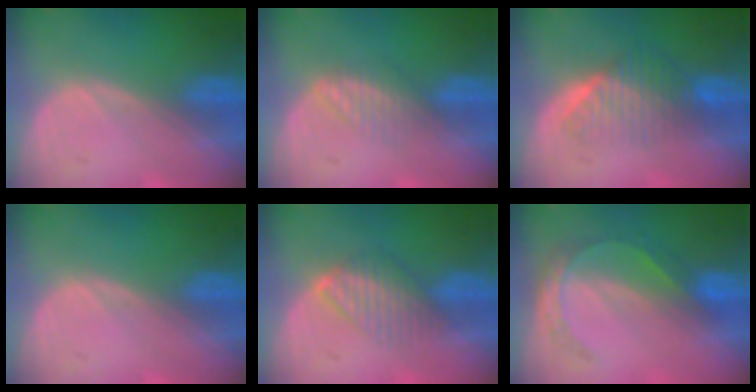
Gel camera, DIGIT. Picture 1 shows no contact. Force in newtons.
{"total": 2.7, "press": 2.7, "slide": 0.2}
{"total": 6.6, "press": 5.6, "slide": 3.5}
{"total": 0.0}
{"total": 4.5, "press": 4.4, "slide": 0.7}
{"total": 5.2, "press": 4.6, "slide": 2.5}